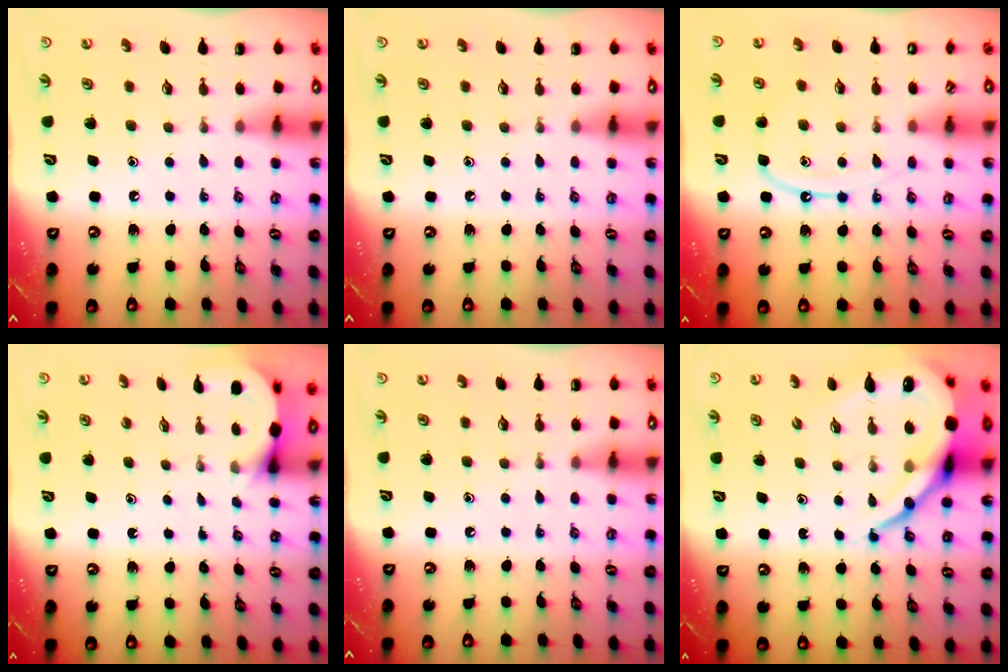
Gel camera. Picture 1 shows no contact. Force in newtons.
{"total": 0.0}
{"total": 10.3, "press": 10.2, "slide": 0.8}
{"total": 4.5, "press": 4.5, "slide": 0.3}
{"total": 0.0}
{"total": 14.7, "press": 14.6, "slide": 1.7}